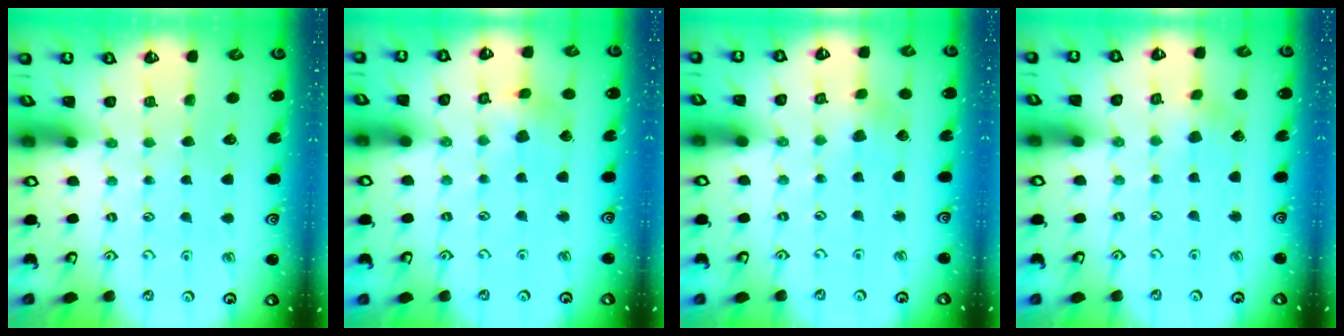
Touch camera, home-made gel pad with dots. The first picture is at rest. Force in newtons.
{"total": 4.8, "press": 4.7, "slide": 0.6}
{"total": 2.7, "press": 2.7, "slide": 0.4}
{"total": 2.7, "press": 2.7, "slide": 0.7}